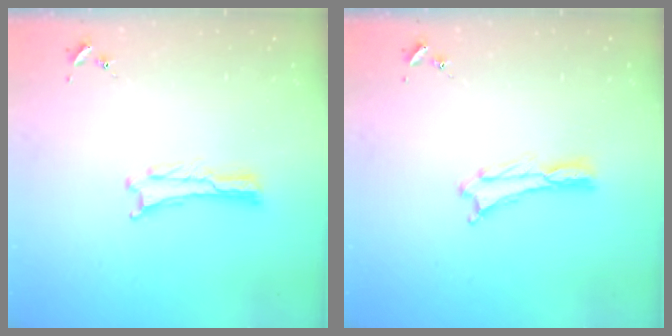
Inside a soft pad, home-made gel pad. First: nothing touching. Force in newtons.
{"total": 0.0}